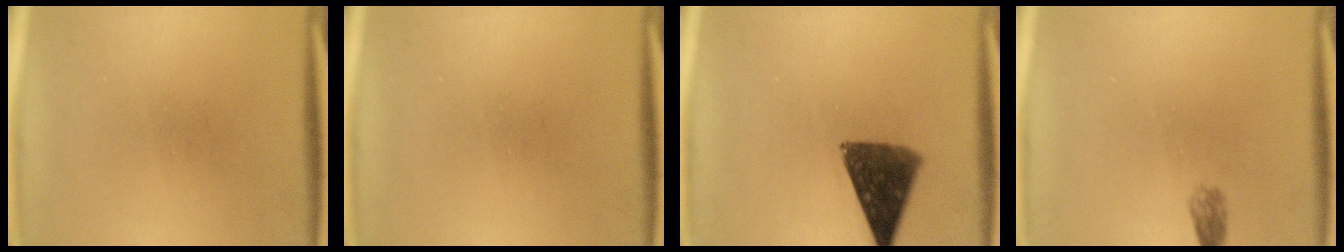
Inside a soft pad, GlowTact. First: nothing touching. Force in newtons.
{"total": 0.0}
{"total": 10.4}
{"total": 1.5}